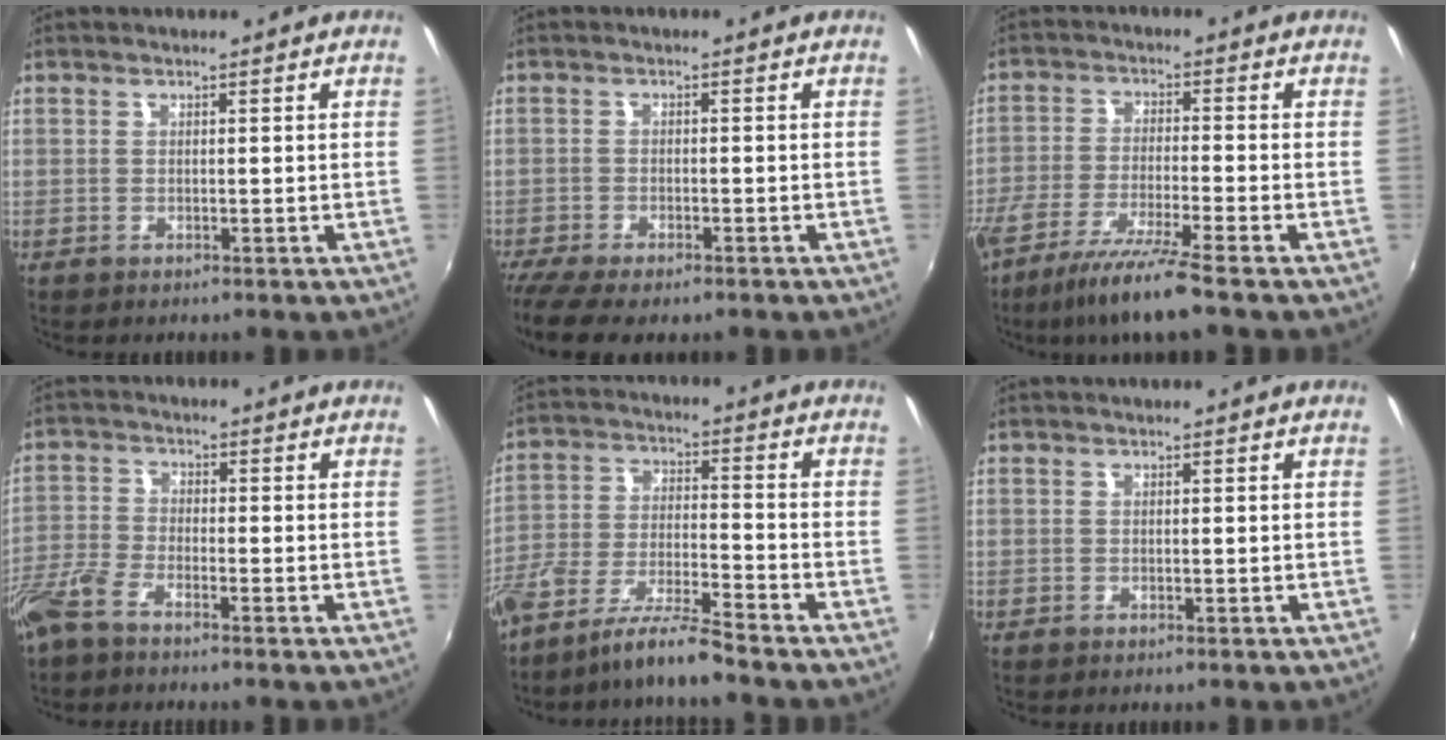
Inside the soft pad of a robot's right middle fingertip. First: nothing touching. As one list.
[{"total": 7.7, "force": [-6.2, 1.8, 4.2], "torque": [-0.106, -0.040, -0.108]}, {"total": 11.1, "force": [-8.3, -0.3, 7.3], "torque": [-0.155, -0.035, -0.147]}, {"total": 5.3, "force": [-4.3, 1.1, 2.9], "torque": [-0.074, -0.006, -0.094]}, {"total": 9.0, "force": [-7.5, 0.0, 5.0], "torque": [-0.102, -0.004, -0.144]}, {"total": 0.0}]